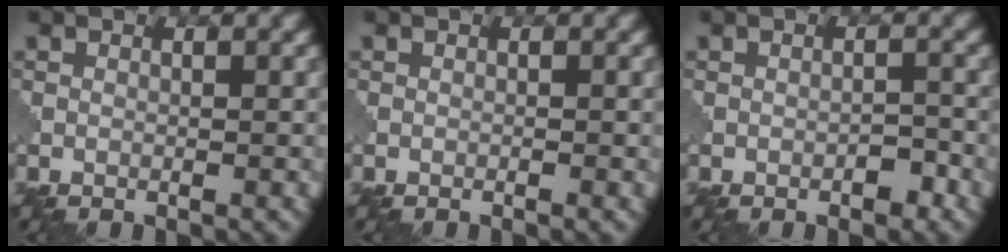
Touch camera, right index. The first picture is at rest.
{"total": 0.0}
{"total": 1.3, "force": [-0.7, 0.6, 0.9], "torque": [-0.013, 0.002, -0.013]}